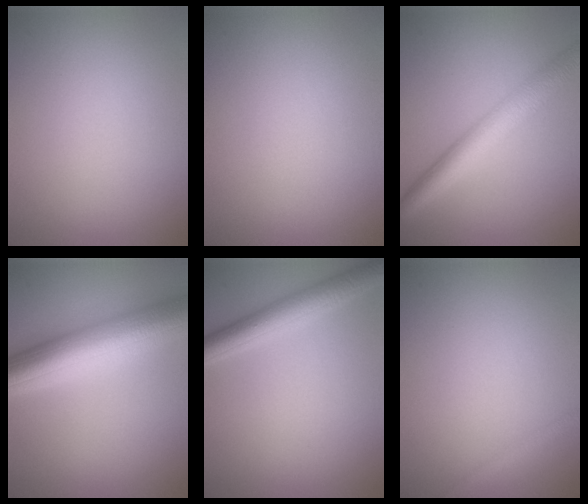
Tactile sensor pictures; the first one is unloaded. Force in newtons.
{"total": 0.0}
{"total": 5.3, "press": 5.3, "slide": 0.0}
{"total": 10.2, "press": 10.2, "slide": 0.4}
{"total": 4.3, "press": 4.3, "slide": 0.1}
{"total": 1.1, "press": 1.1, "slide": 0.1}